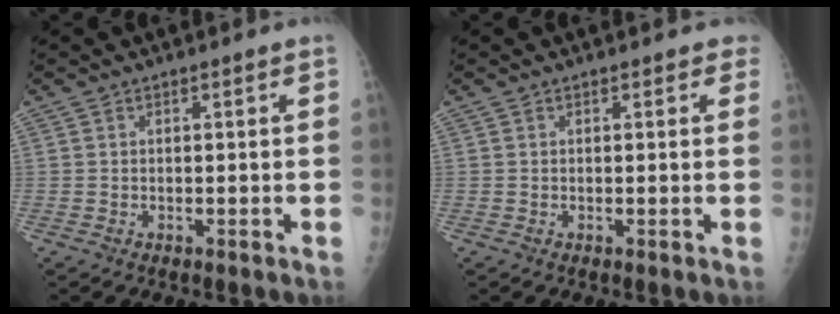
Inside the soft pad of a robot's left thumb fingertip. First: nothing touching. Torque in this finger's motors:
{"motor_torque": [-0.02, 0.12, 0.11, 0.02, 0.00]}